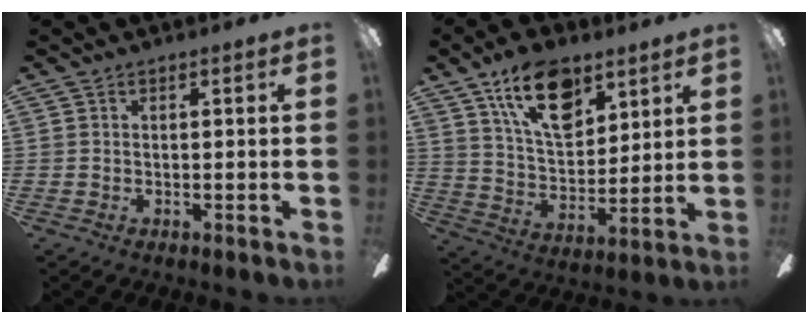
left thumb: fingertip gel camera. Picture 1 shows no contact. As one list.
[{"total": 17.5, "force": [10.2, 9.2, 10.8], "torque": [-0.180, -0.033, 0.181]}]